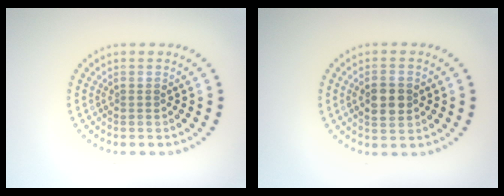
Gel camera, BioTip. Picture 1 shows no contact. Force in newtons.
{"total": 2.8, "press": 2.8, "slide": 0.2}